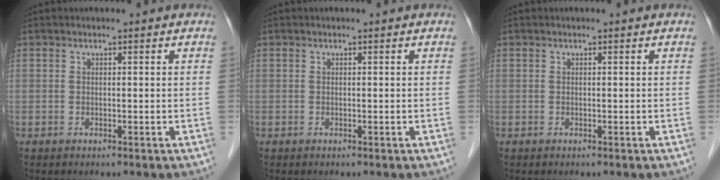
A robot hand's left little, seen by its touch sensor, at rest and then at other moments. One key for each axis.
{"total": 0.0}
{"total": 0.0}